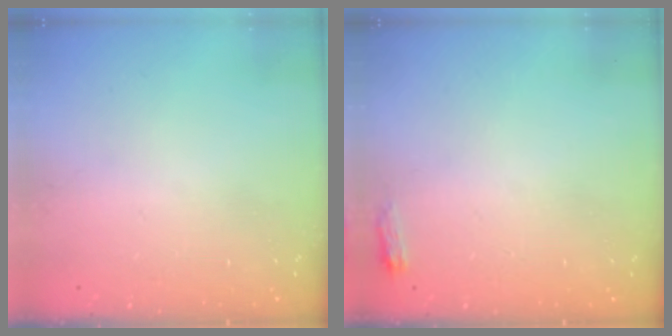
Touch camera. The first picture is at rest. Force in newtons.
{"total": 2.6, "press": 2.6, "slide": 0.4}